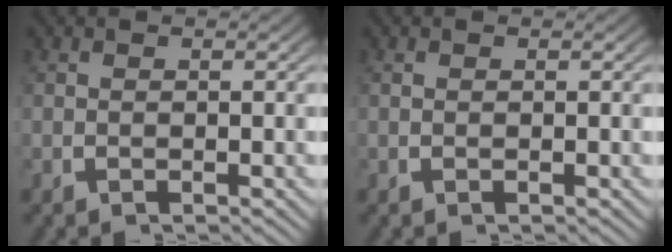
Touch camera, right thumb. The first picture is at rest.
{"total": 0.0}